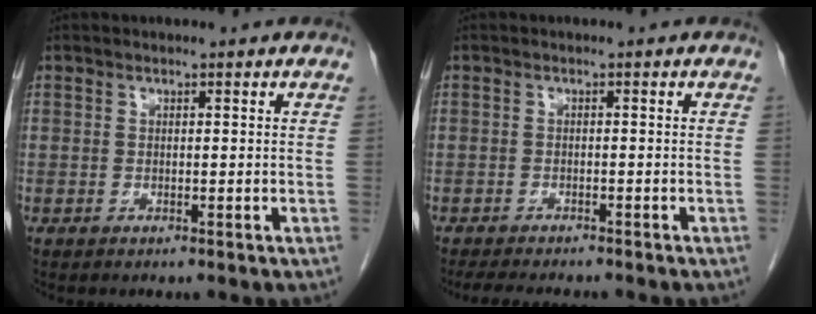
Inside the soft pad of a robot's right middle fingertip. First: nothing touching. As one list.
[{"total": 6.6, "force": [-5.8, 1.1, 2.8], "torque": [-0.039, -0.012, -0.088]}]